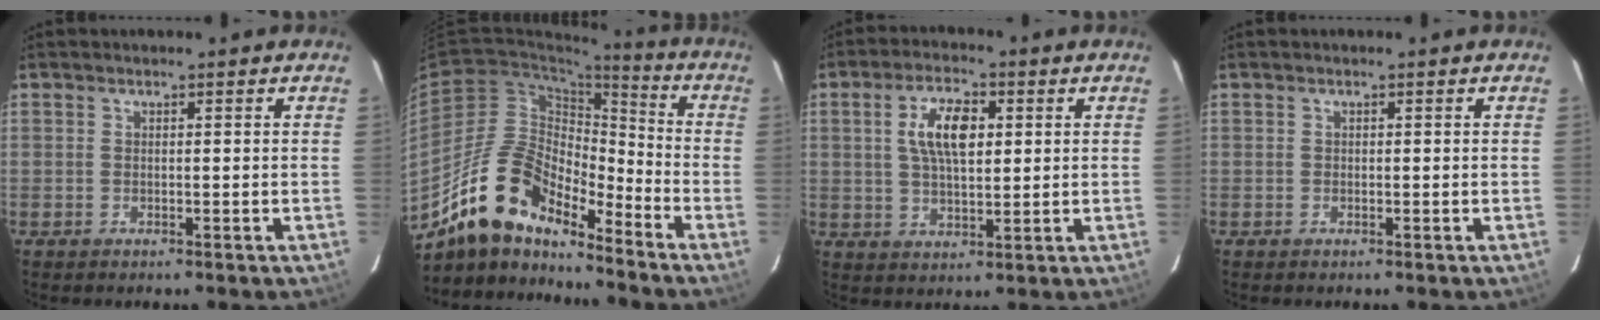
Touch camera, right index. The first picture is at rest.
{"total": 16.1, "force": [-13.1, 5.7, 7.5], "torque": [-0.136, 0.009, -0.245]}
{"total": 8.5, "force": [2.0, 3.9, 7.3], "torque": [-0.135, 0.012, 0.039]}
{"total": 0.0}